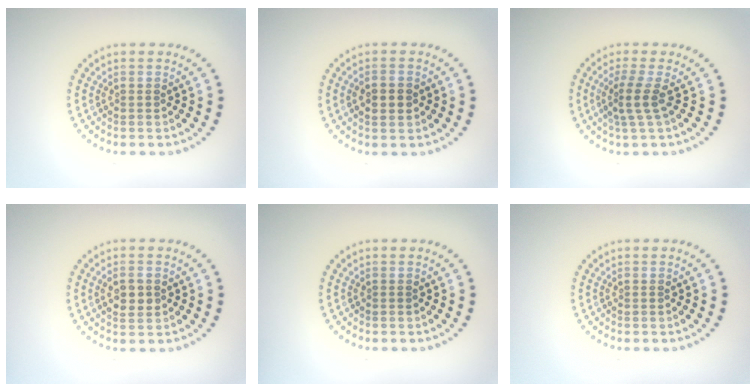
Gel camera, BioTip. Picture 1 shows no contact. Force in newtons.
{"total": 2.1, "press": 2.1, "slide": 0.2}
{"total": 2.3, "press": 1.6, "slide": 1.6}
{"total": 2.0, "press": 1.9, "slide": 0.3}
{"total": 0.0}
{"total": 0.0}